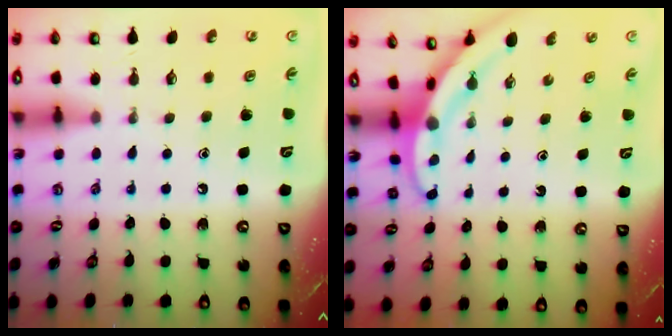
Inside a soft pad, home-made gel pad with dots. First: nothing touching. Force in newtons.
{"total": 3.2, "press": 3.1, "slide": 0.3}